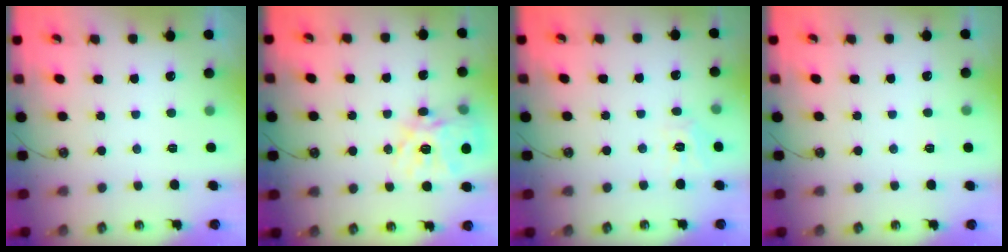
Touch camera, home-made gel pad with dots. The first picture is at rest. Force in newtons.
{"total": 18.6, "press": 18.5, "slide": 1.9}
{"total": 5.3, "press": 5.3, "slide": 0.5}
{"total": 2.5, "press": 2.5, "slide": 0.4}